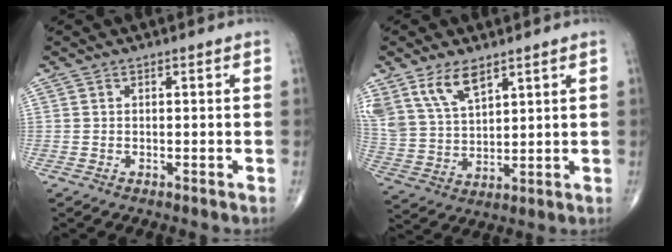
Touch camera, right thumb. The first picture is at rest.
{"total": 10.5, "force": [6.7, 5.0, 6.3], "torque": [-0.115, -0.021, 0.145]}